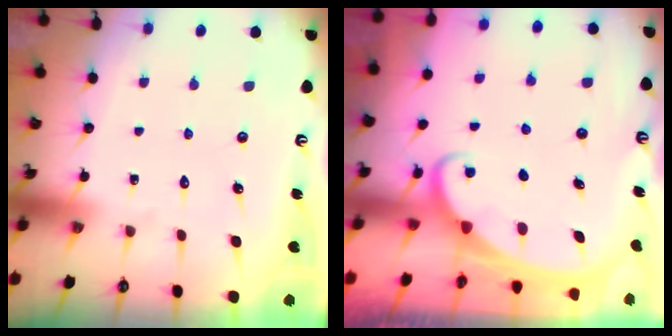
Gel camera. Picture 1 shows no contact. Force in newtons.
{"total": 1.9, "press": 1.9, "slide": 0.2}